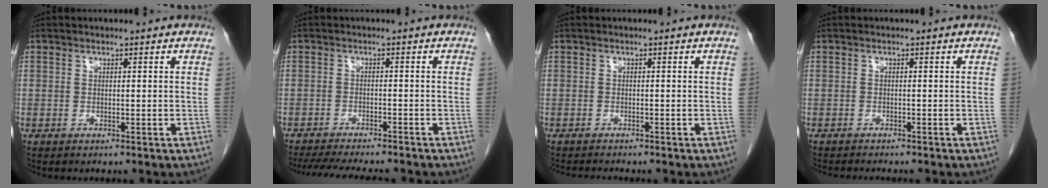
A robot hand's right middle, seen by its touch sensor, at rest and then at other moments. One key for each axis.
{"total": 13.3, "fx": -11.8, "fy": 2.0, "fz": 5.9, "tx": -0.101, "ty": -0.020, "tz": -0.159}
{"total": 1.4, "fx": -1.4, "fy": -0.2, "fz": 0.3, "tx": -0.006, "ty": -0.005, "tz": -0.019}
{"total": 2.9, "fx": -2.7, "fy": 0.3, "fz": 1.0, "tx": -0.015, "ty": -0.007, "tz": -0.034}